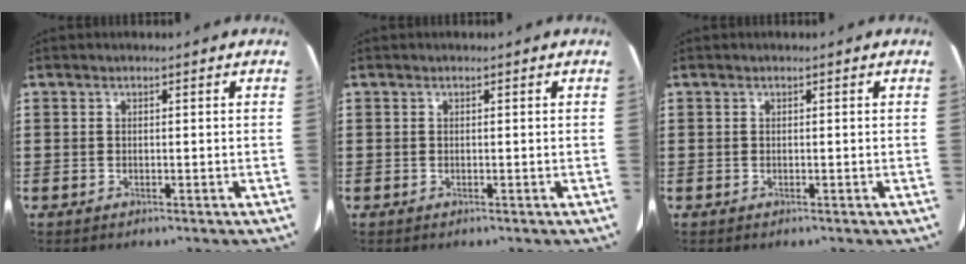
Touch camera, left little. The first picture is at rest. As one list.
[{"total": 0.0}, {"total": 0.0}]